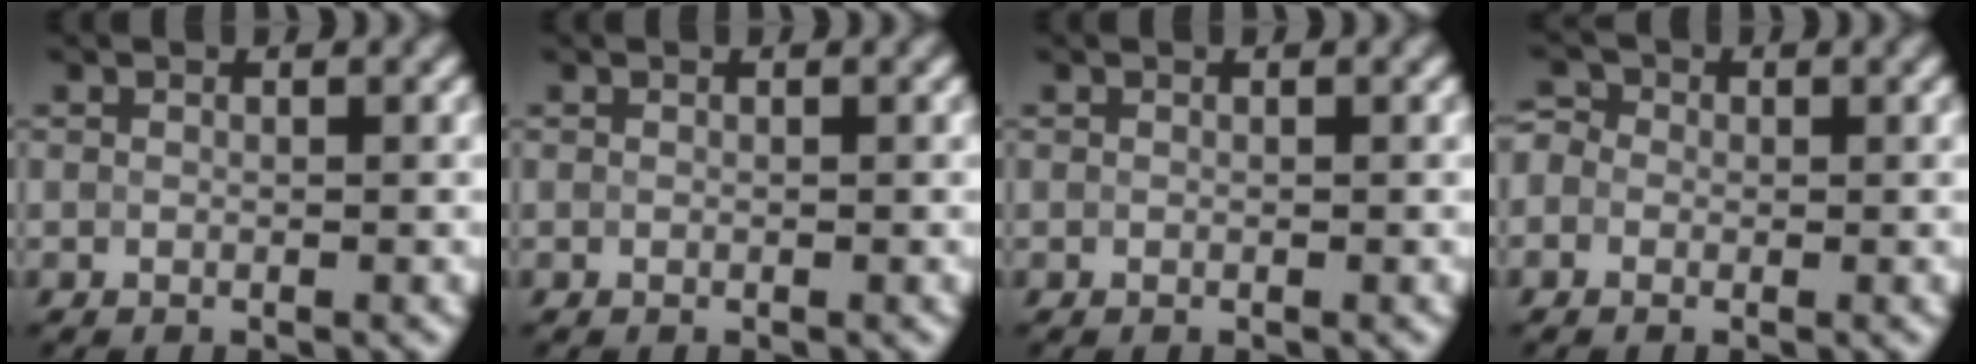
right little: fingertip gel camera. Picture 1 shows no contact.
{"total": 0.0}
{"total": 0.0}
{"total": 2.2, "force": [0.3, 1.9, 0.9], "torque": [-0.003, 0.013, -0.019]}